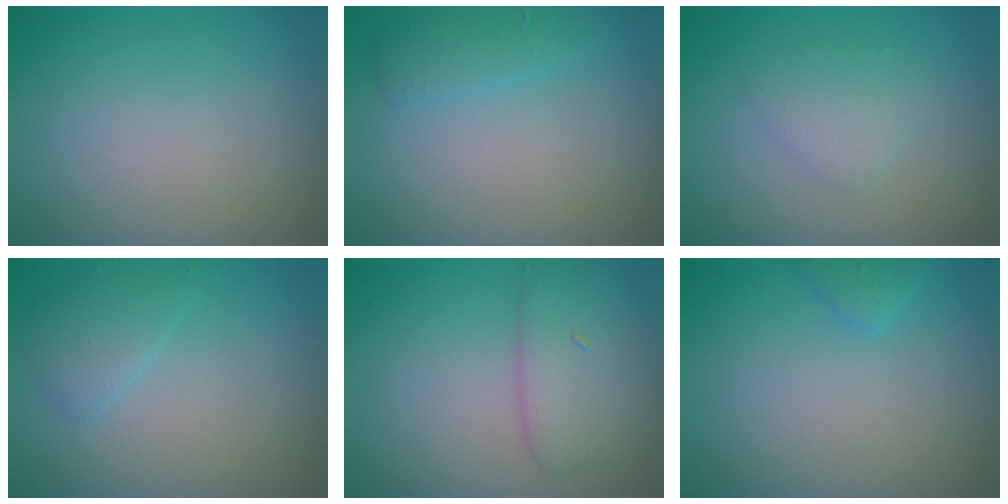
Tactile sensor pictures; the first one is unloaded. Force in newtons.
{"total": 1.8, "press": 1.8, "slide": 0.2}
{"total": 1.9, "press": 1.9, "slide": 0.2}
{"total": 1.8, "press": 1.8, "slide": 0.1}
{"total": 3.6, "press": 3.6, "slide": 0.2}
{"total": 1.2, "press": 1.2, "slide": 0.1}